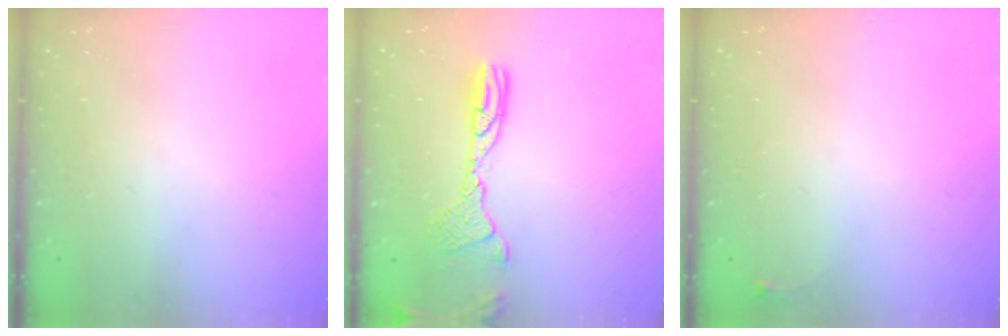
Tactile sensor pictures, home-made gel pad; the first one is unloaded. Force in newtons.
{"total": 11.9, "press": 11.6, "slide": 2.5}
{"total": 2.6, "press": 2.6, "slide": 0.6}